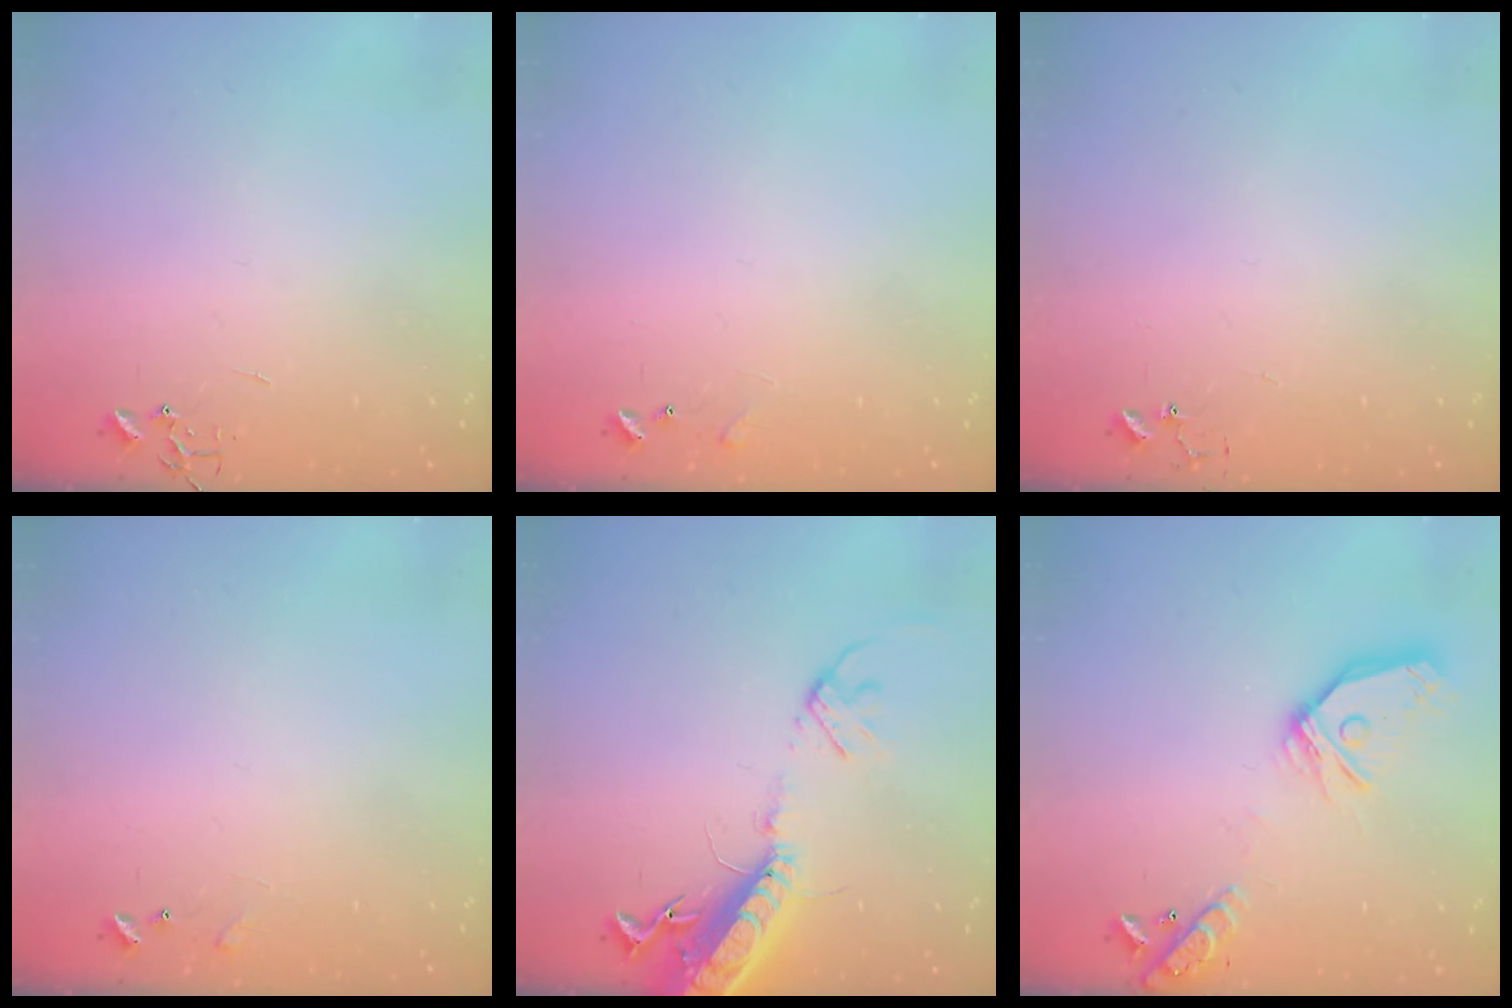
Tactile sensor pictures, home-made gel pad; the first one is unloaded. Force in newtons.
{"total": 5.9, "press": 5.9, "slide": 0.9}
{"total": 3.1, "press": 3.1, "slide": 0.3}
{"total": 5.9, "press": 5.9, "slide": 0.9}
{"total": 17.4, "press": 16.9, "slide": 4.1}
{"total": 18.6, "press": 18.4, "slide": 2.5}